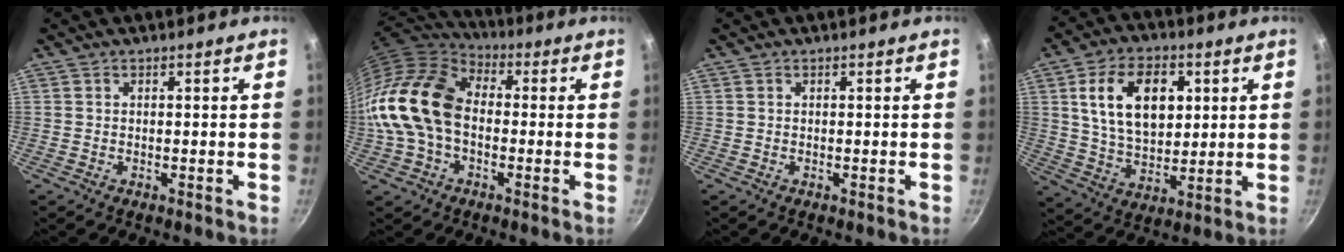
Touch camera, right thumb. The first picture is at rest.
{"total": 17.0, "force": [-1.3, 12.1, 11.9], "torque": [-0.213, 0.040, -0.039]}
{"total": 0.0}
{"total": 15.7, "force": [4.2, 10.1, 11.2], "torque": [-0.163, -0.008, 0.077]}